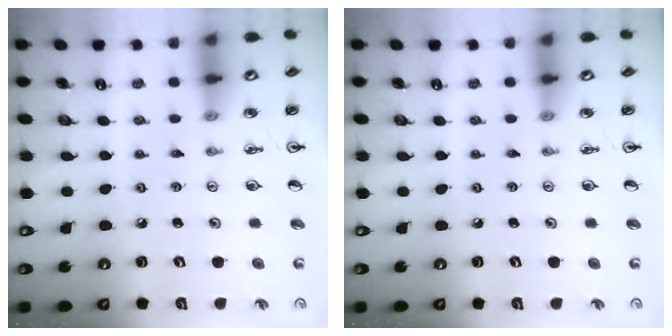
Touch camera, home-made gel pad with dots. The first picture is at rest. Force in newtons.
{"total": 0.0}